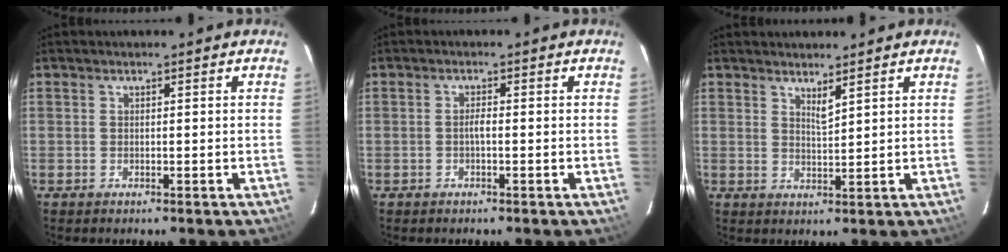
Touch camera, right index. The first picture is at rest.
{"total": 1.3, "force": [-0.4, 0.3, 1.2], "torque": [-0.023, 0.004, -0.009]}
{"total": 2.4, "force": [1.8, 0.1, 1.5], "torque": [-0.027, -0.004, 0.029]}